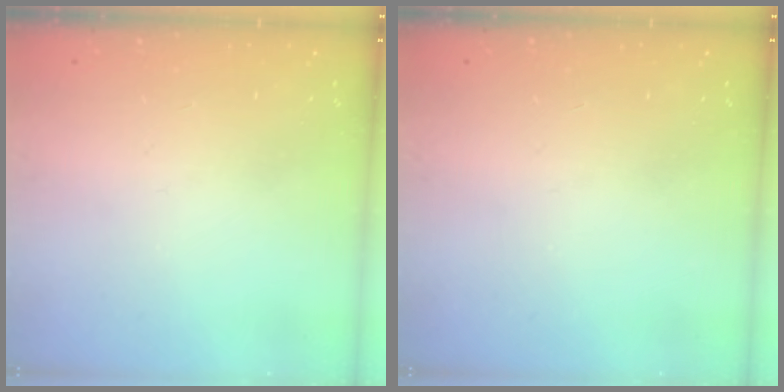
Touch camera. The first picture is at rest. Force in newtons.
{"total": 0.0}